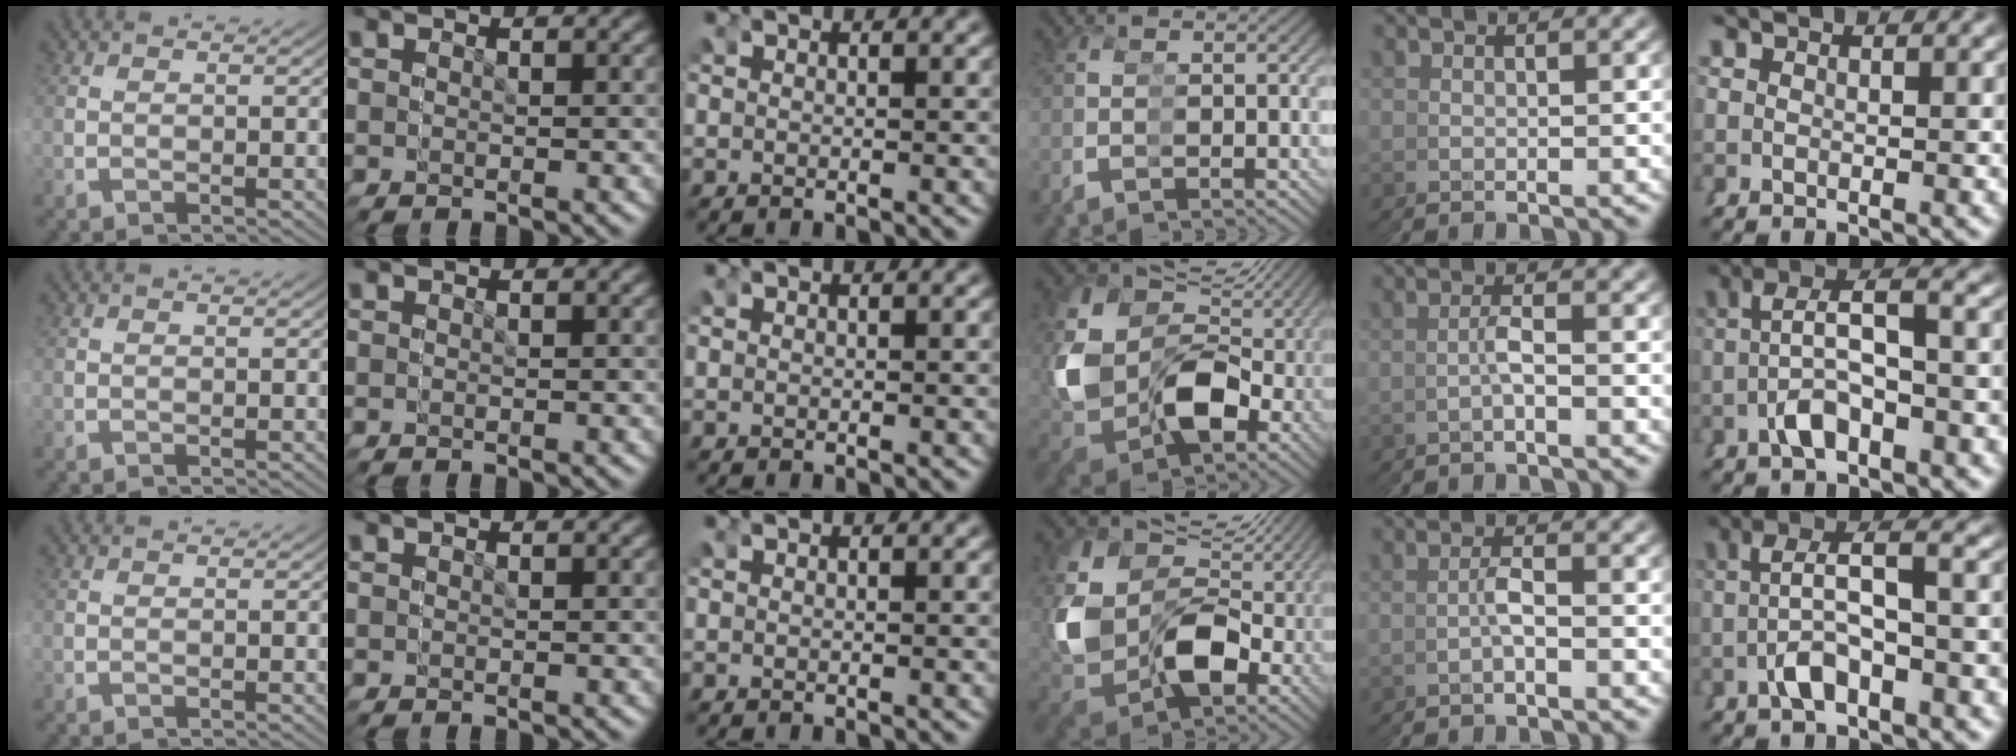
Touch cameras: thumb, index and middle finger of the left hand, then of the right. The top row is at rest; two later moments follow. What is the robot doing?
{"motion": "grasp_and_lifting", "object": "stress ball aka squeeze ball"}